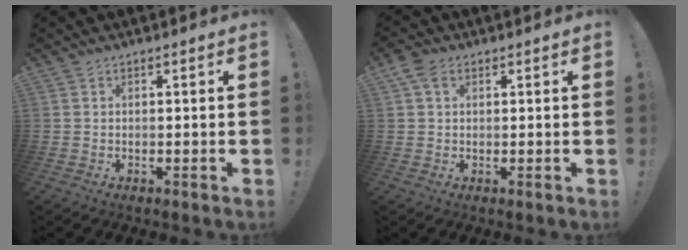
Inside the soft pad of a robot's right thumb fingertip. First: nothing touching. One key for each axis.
{"total": 4.1, "fx": 1.8, "fy": 2.7, "fz": 2.5, "tx": -0.047, "ty": 0.000, "tz": 0.035}